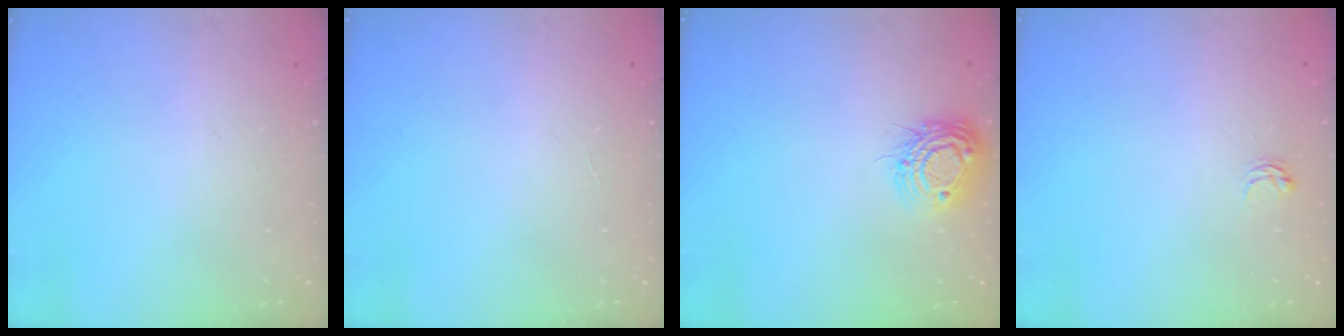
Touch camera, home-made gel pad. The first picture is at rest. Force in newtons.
{"total": 1.3, "press": 1.3, "slide": 0.1}
{"total": 11.0, "press": 10.9, "slide": 1.0}
{"total": 2.9, "press": 2.9, "slide": 0.4}